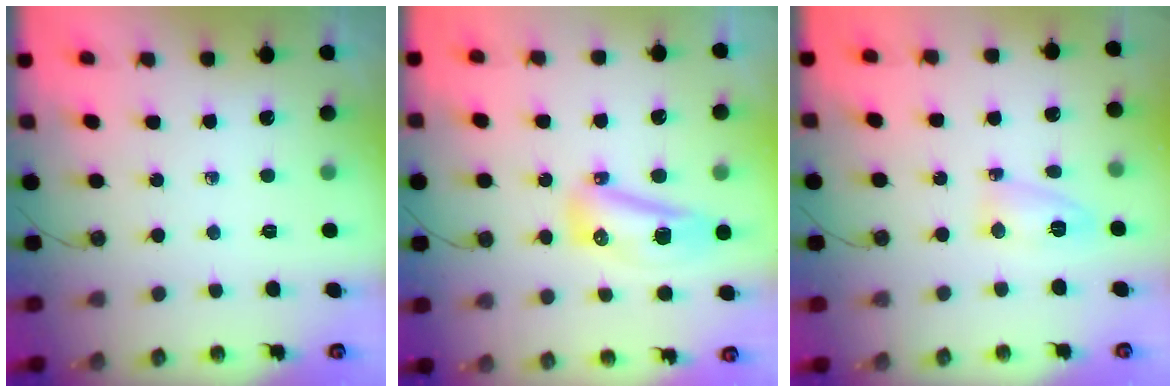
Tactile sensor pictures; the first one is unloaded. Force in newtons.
{"total": 12.1, "press": 10.8, "slide": 5.6}
{"total": 4.5, "press": 4.3, "slide": 1.3}